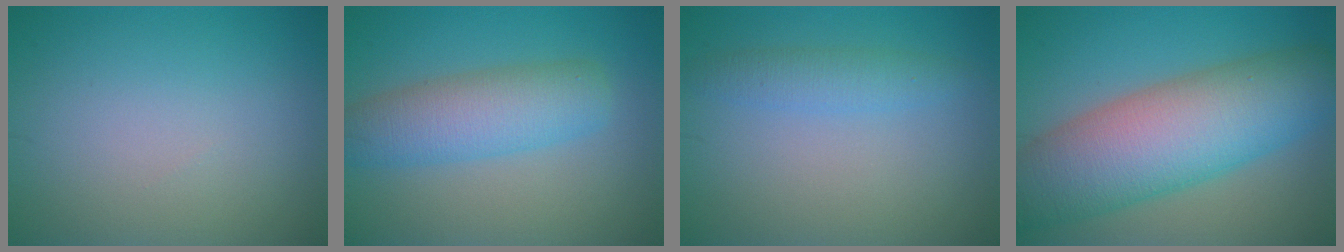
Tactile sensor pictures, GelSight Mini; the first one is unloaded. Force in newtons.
{"total": 5.4, "press": 5.4, "slide": 0.3}
{"total": 2.2, "press": 2.2, "slide": 0.2}
{"total": 11.5, "press": 11.5, "slide": 0.1}